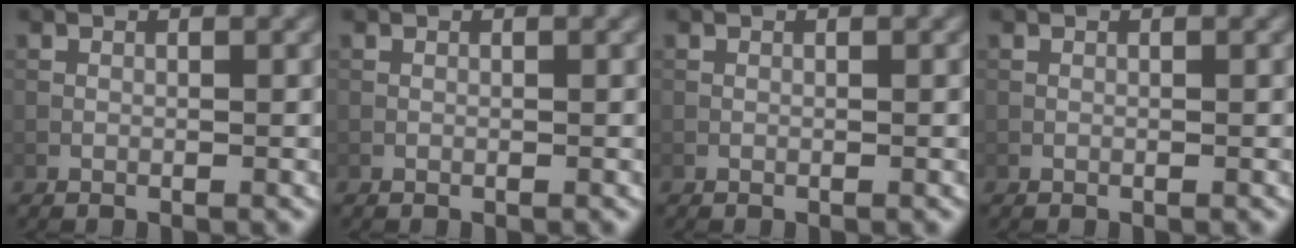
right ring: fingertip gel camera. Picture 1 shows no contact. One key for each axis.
{"total": 0.0}
{"total": 0.0}
{"total": 0.0}